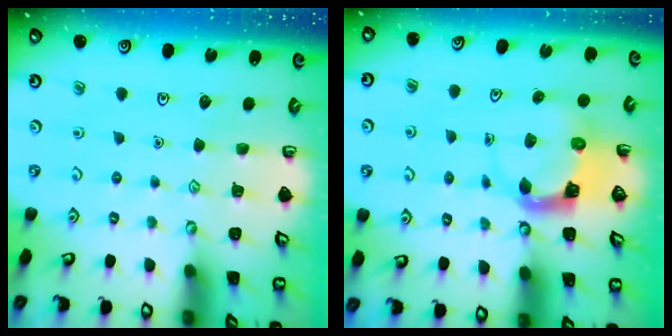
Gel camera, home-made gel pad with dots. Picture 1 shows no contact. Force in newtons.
{"total": 3.7, "press": 3.6, "slide": 0.7}